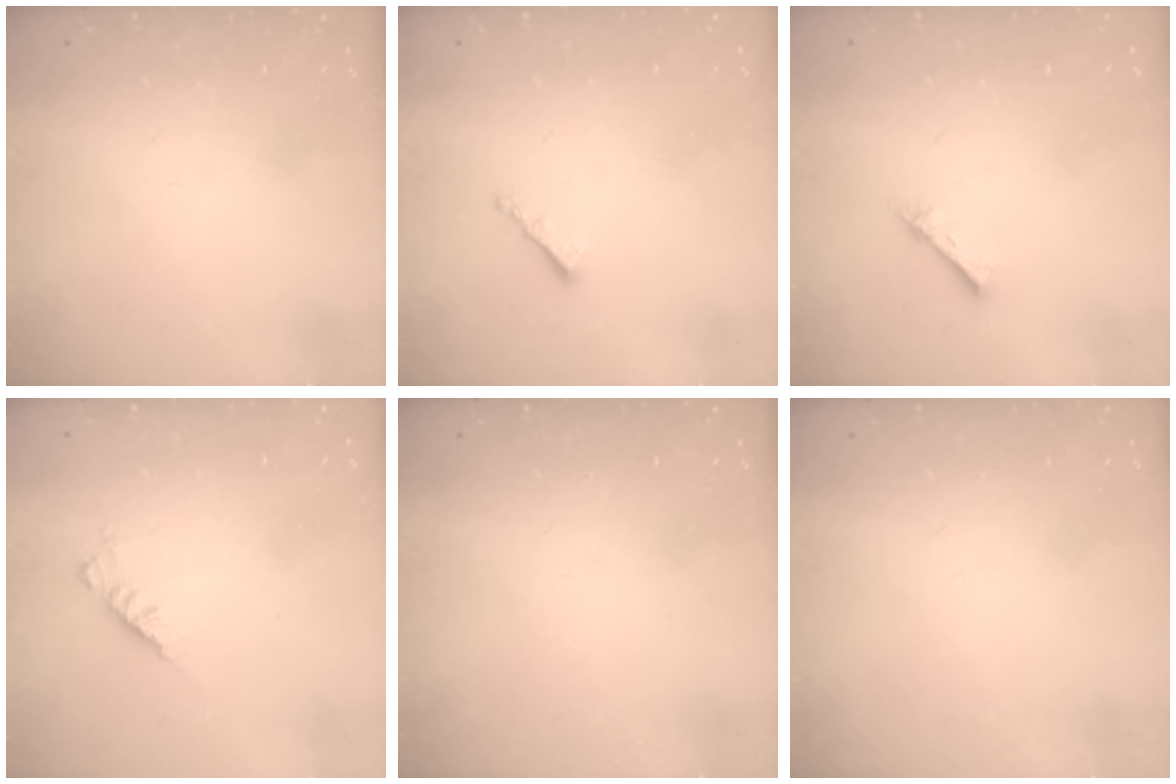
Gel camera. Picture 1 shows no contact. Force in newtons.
{"total": 1.2, "press": 1.1, "slide": 0.5}
{"total": 2.3, "press": 2.3, "slide": 0.3}
{"total": 2.9, "press": 2.8, "slide": 0.7}
{"total": 0.0}
{"total": 0.0}